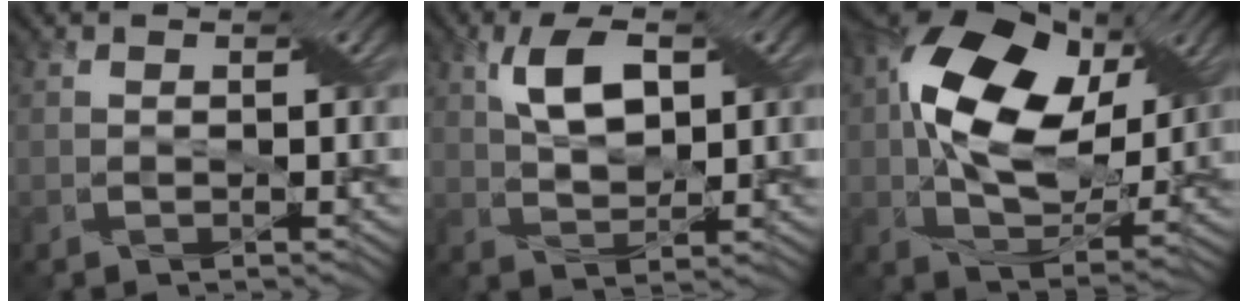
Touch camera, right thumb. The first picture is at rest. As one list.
[{"total": 6.4, "force": [2.2, 3.2, 5.1], "torque": [-0.106, 0.005, 0.041]}, {"total": 16.2, "force": [3.7, 9.9, 12.3], "torque": [-0.227, 0.011, 0.065]}]